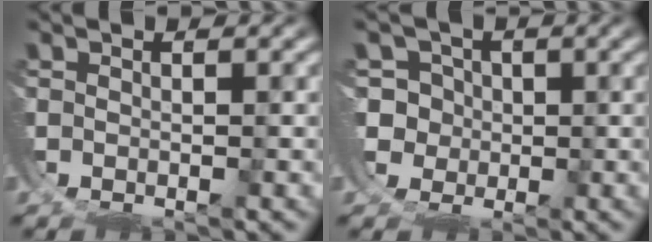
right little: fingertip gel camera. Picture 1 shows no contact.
{"total": 7.0, "force": [-0.1, 6.8, 1.5], "torque": [-0.064, -0.028, 0.000]}